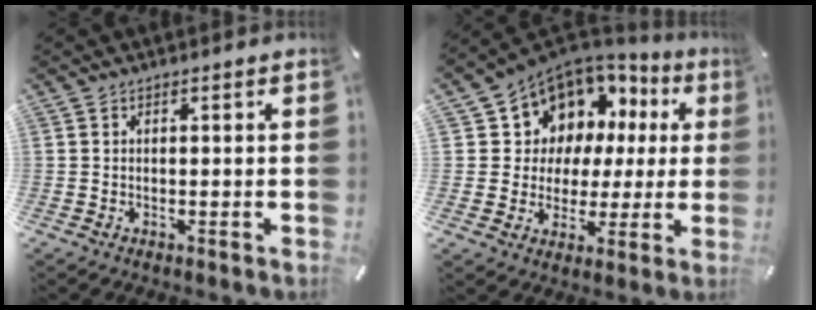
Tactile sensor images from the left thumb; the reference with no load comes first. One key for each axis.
{"total": 10.5, "fx": 6.1, "fy": 8.4, "fz": 1.7, "tx": -0.053, "ty": -0.058, "tz": 0.116}